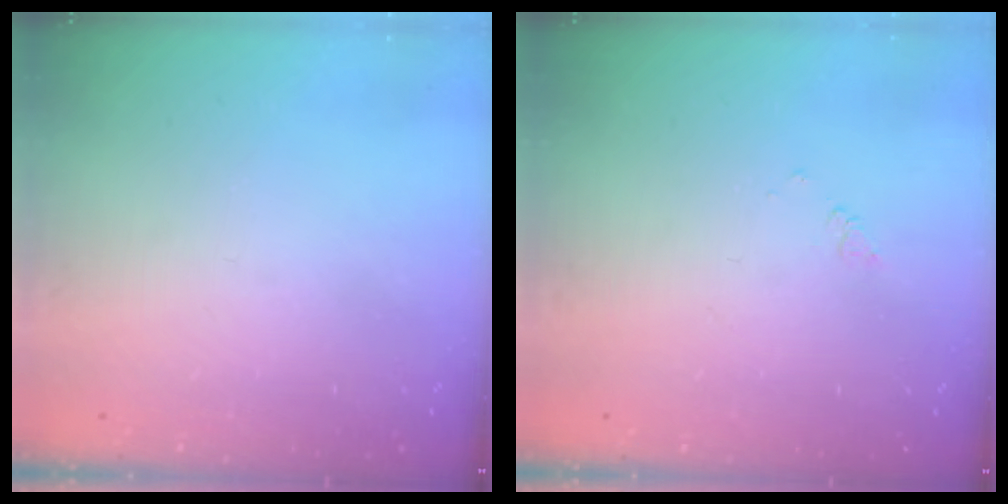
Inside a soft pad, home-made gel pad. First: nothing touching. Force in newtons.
{"total": 1.7, "press": 1.7, "slide": 0.3}